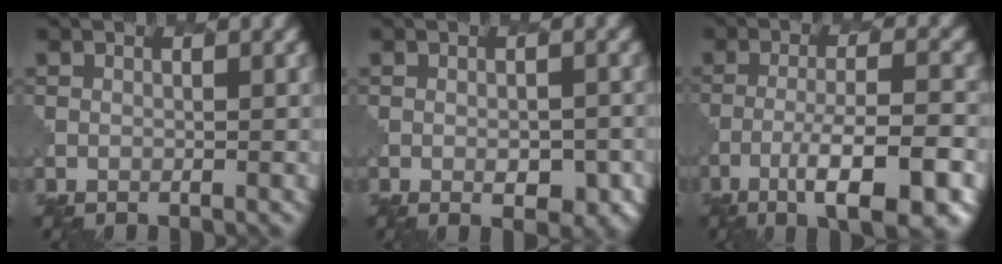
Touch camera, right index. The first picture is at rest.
{"total": 3.0, "force": [-1.0, 1.5, 2.4], "torque": [-0.031, -0.004, -0.005]}
{"total": 8.6, "force": [-4.3, 1.9, 7.2], "torque": [-0.115, 0.003, -0.066]}